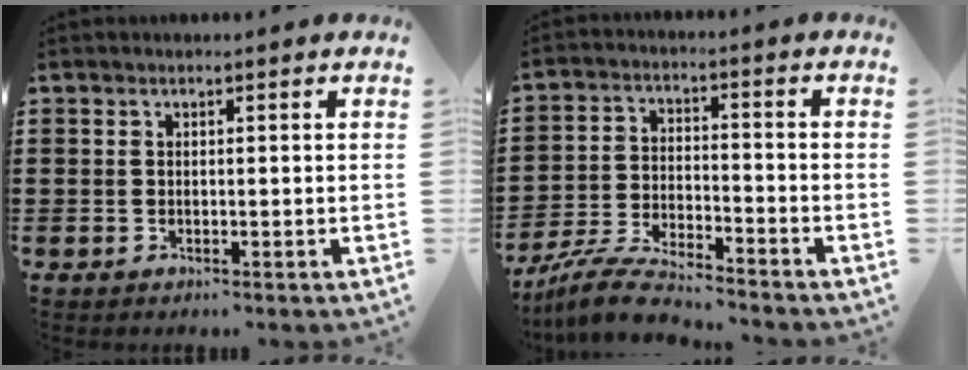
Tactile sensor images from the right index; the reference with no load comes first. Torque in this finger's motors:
{"motor_torque": [-1.04, 1.09, 0.09, -0.01]}